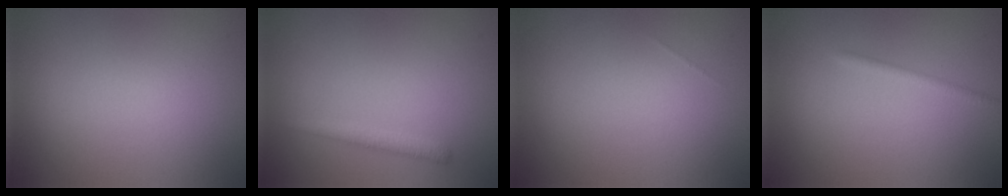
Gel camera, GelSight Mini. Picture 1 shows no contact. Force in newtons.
{"total": 1.5, "press": 1.5, "slide": 0.1}
{"total": 0.0}
{"total": 1.3, "press": 1.3, "slide": 0.0}